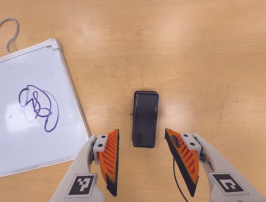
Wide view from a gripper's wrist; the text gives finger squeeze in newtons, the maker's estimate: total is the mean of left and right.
{"total": 0.0}